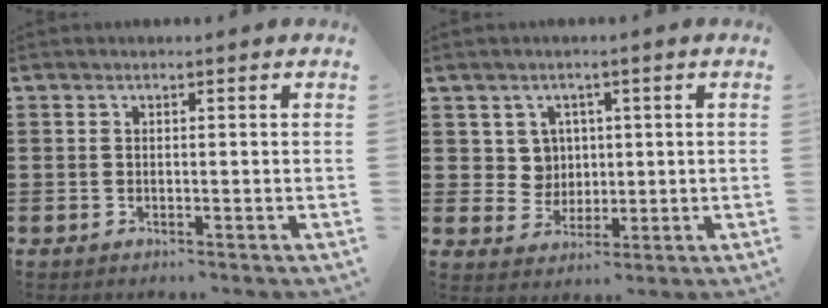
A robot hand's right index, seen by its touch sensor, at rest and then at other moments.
{"total": 4.5, "force": [1.2, 4.0, 1.4], "torque": [-0.046, 0.013, 0.023]}